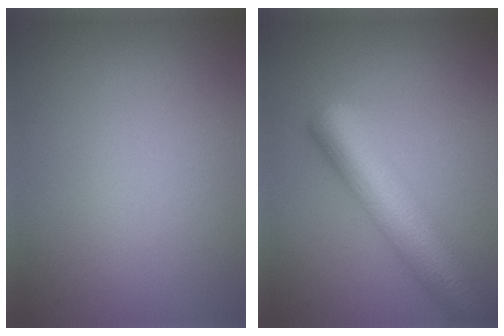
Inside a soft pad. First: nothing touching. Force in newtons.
{"total": 7.8, "press": 7.8, "slide": 0.3}